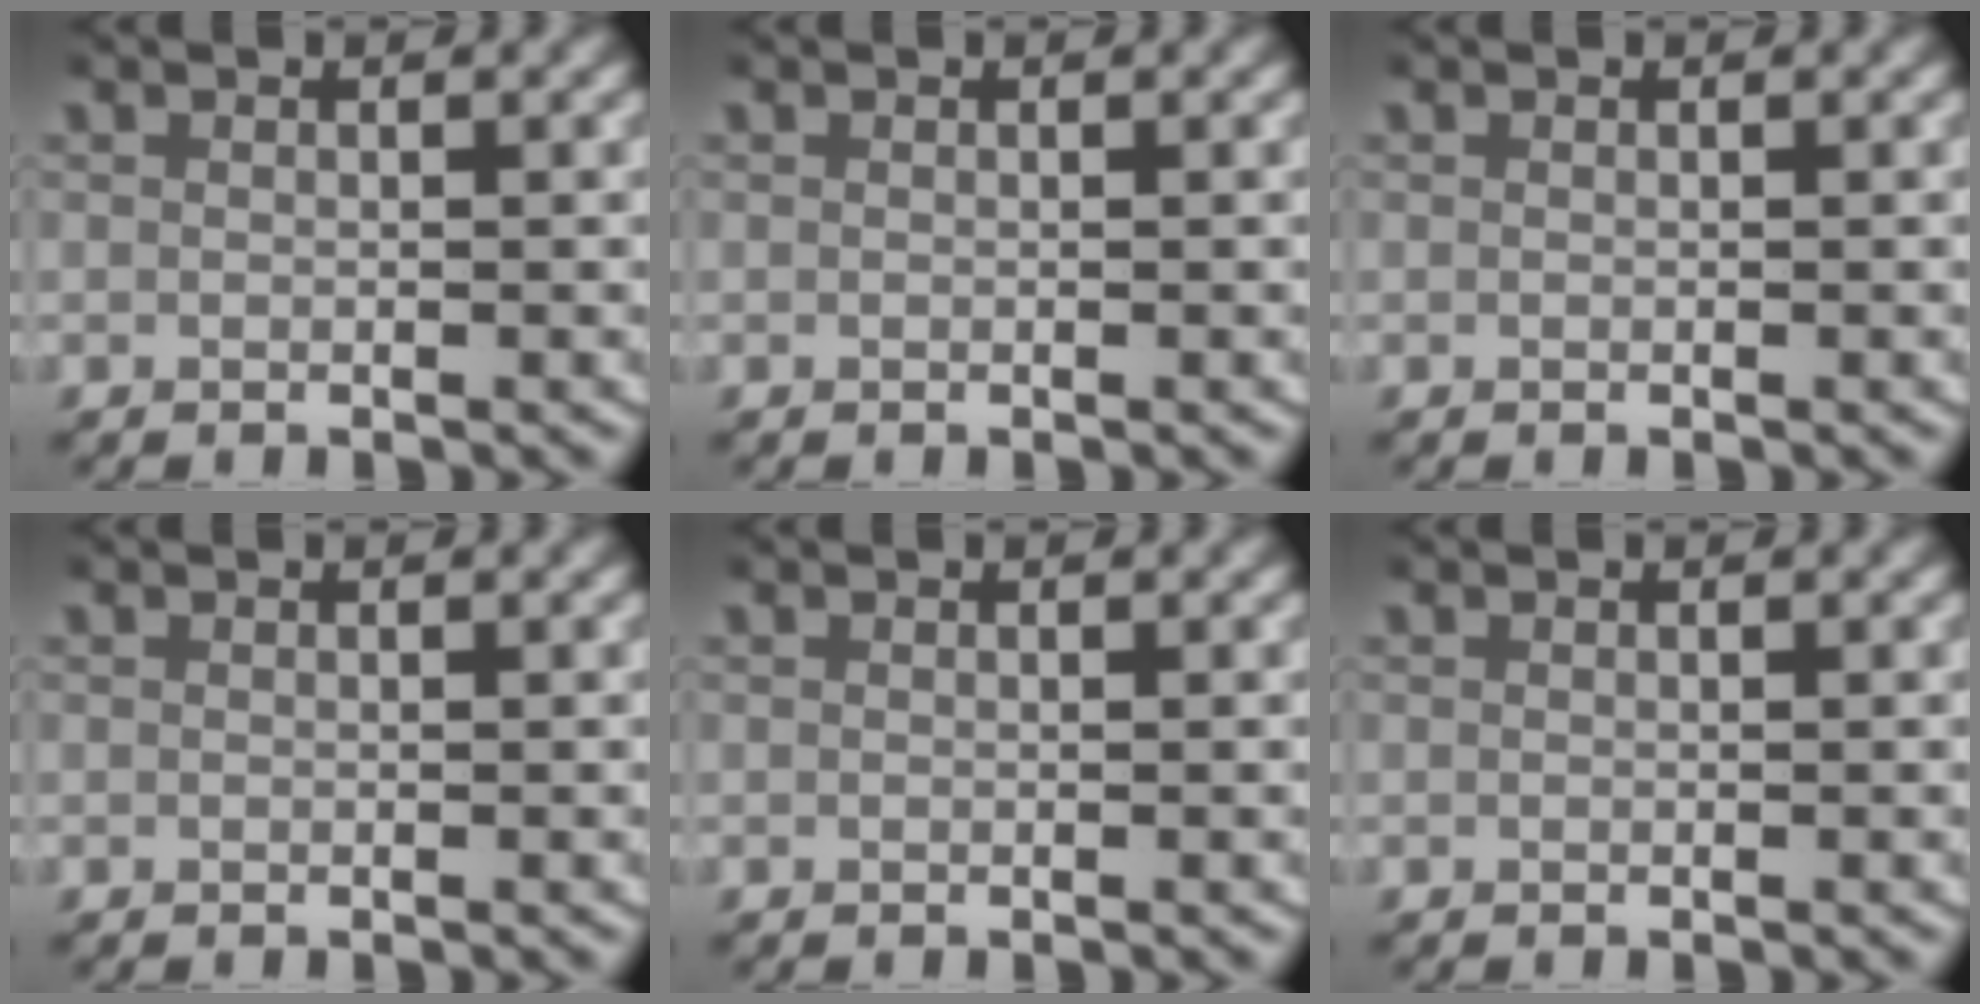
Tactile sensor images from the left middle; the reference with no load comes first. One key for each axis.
{"total": 0.0}
{"total": 0.0}
{"total": 0.0}
{"total": 0.0}
{"total": 0.0}